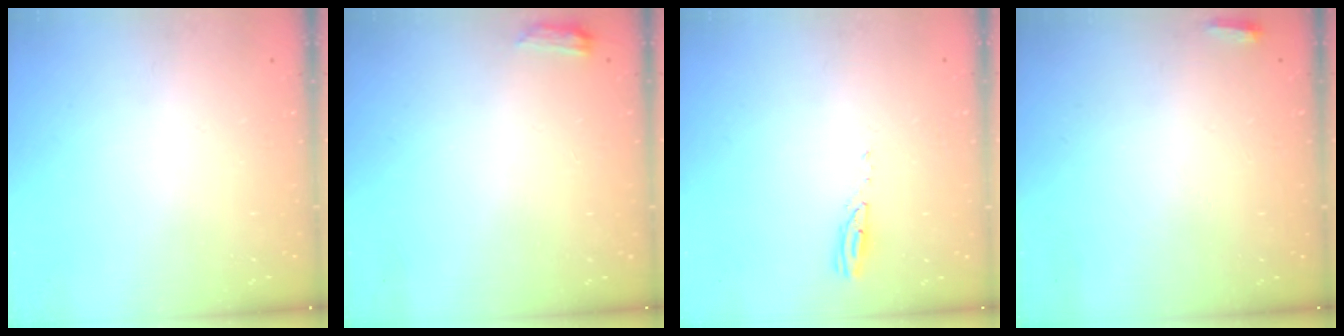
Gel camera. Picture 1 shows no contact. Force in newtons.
{"total": 3.3, "press": 3.2, "slide": 0.5}
{"total": 3.0, "press": 3.0, "slide": 0.1}
{"total": 2.7, "press": 2.6, "slide": 0.9}